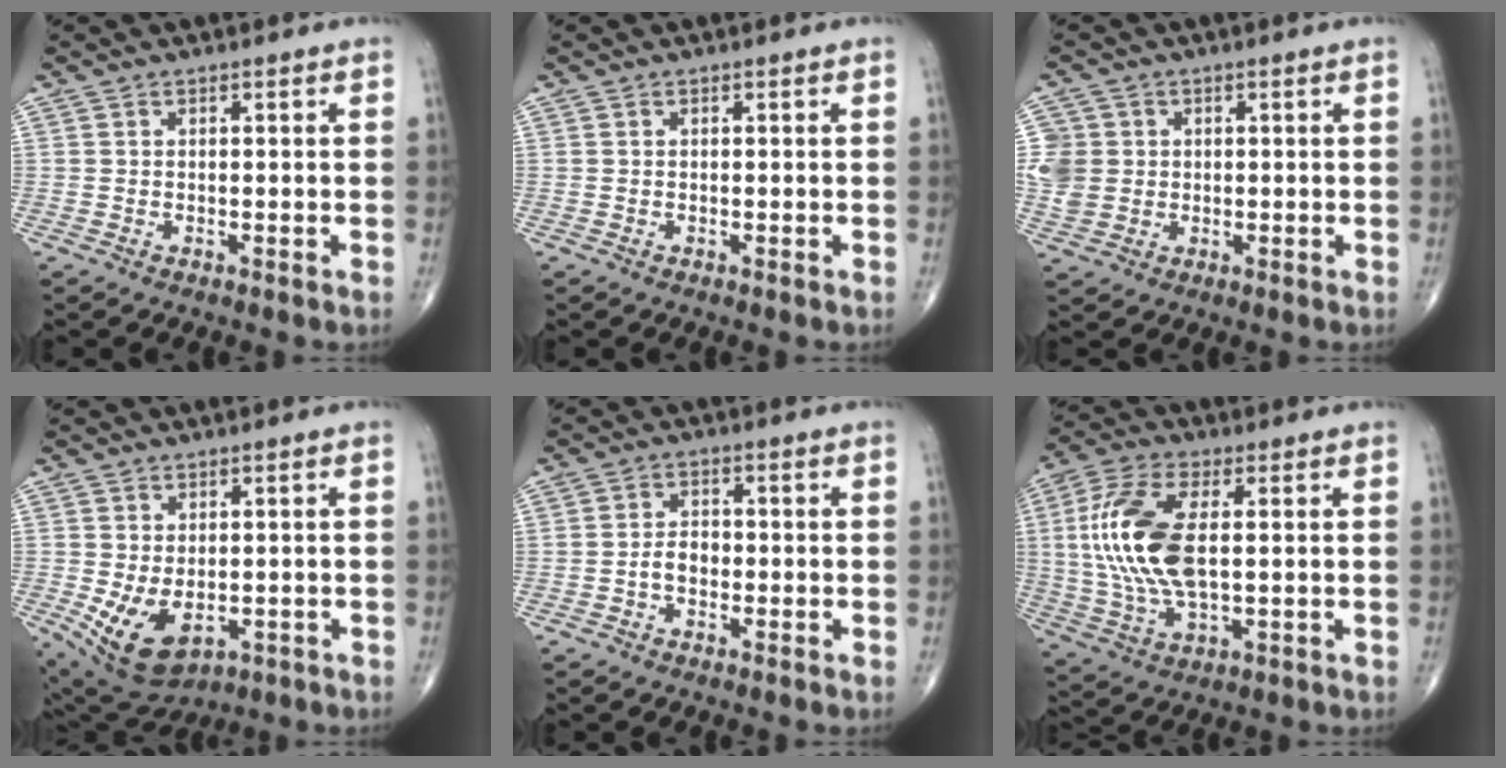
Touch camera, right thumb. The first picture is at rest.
{"total": 0.0}
{"total": 8.3, "force": [0.7, 7.6, 3.1], "torque": [-0.066, 0.010, 0.022]}
{"total": 9.8, "force": [-2.1, 6.1, 7.4], "torque": [-0.123, -0.011, -0.015]}
{"total": 3.3, "force": [-1.0, 2.2, 2.2], "torque": [-0.030, 0.014, -0.024]}
{"total": 16.1, "force": [1.5, 7.5, 14.2], "torque": [-0.309, 0.000, 0.030]}